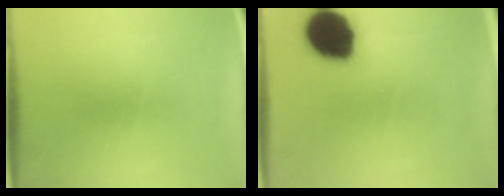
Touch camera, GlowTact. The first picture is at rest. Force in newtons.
{"total": 16.2}